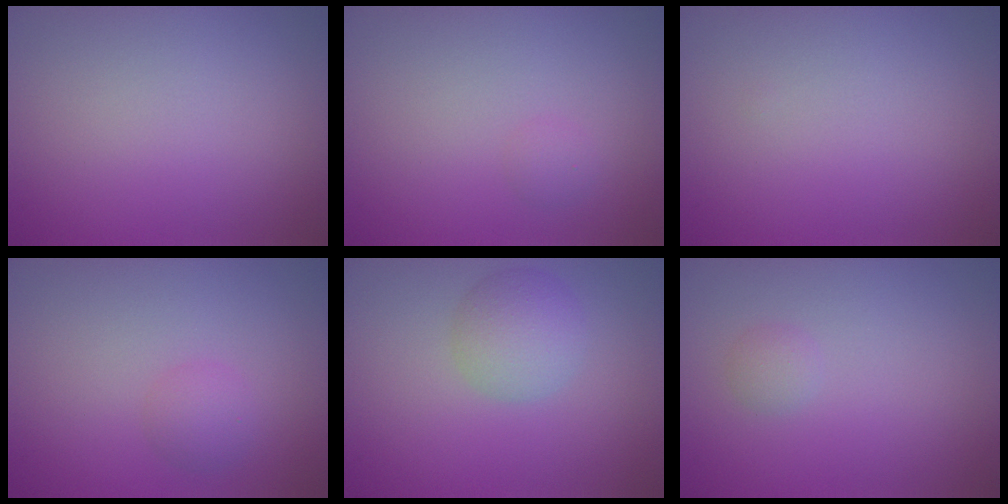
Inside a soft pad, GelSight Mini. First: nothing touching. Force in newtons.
{"total": 0.8, "press": 0.8, "slide": 0.0}
{"total": 0.0}
{"total": 1.6, "press": 1.5, "slide": 0.1}
{"total": 2.9, "press": 2.9, "slide": 0.1}
{"total": 0.9, "press": 0.9, "slide": 0.0}